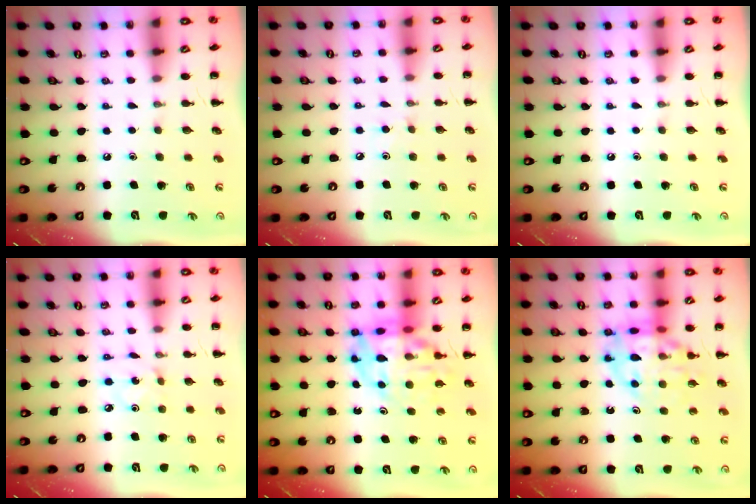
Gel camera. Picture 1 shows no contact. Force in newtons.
{"total": 3.8, "press": 3.6, "slide": 1.2}
{"total": 0.0}
{"total": 0.8, "press": 0.8, "slide": 0.2}
{"total": 17.0, "press": 16.6, "slide": 4.0}
{"total": 17.0, "press": 16.7, "slide": 3.2}